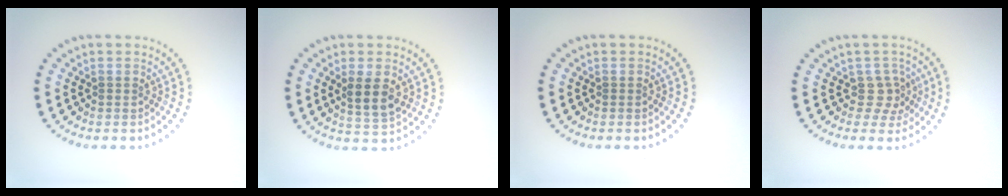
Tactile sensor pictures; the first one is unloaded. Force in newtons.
{"total": 3.0, "press": 2.8, "slide": 1.1}
{"total": 0.0}
{"total": 2.2, "press": 1.7, "slide": 1.4}